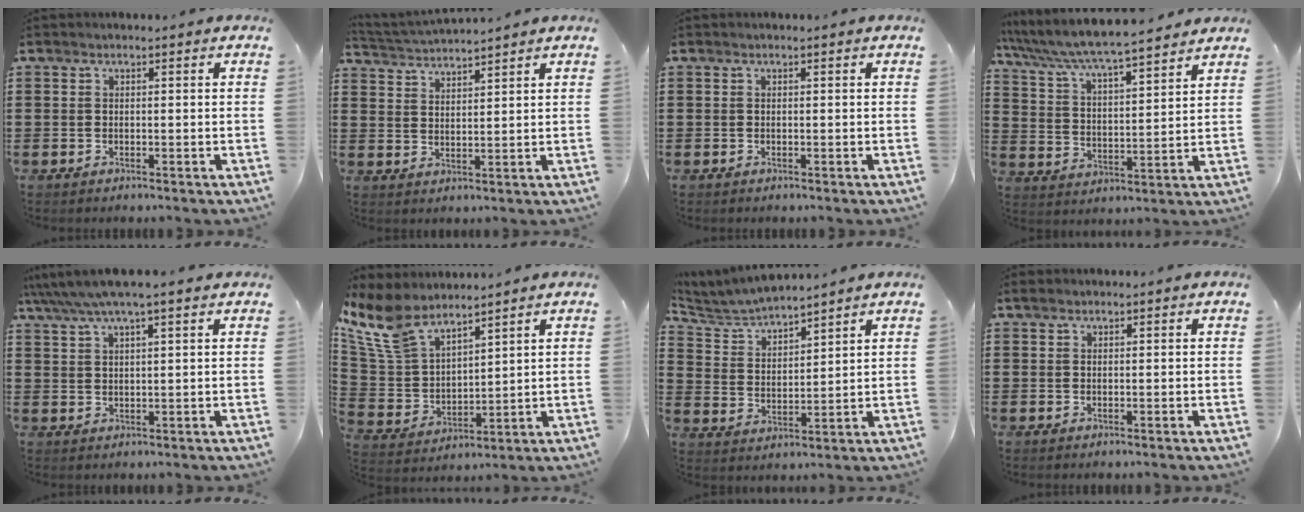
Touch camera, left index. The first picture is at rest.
{"total": 2.8, "force": [2.8, -0.4, 0.0], "torque": [-0.011, -0.015, 0.049]}
{"total": 0.0}
{"total": 5.4, "force": [5.0, -0.1, 2.0], "torque": [-0.063, -0.036, 0.079]}
{"total": 4.7, "force": [3.6, 0.2, 3.0], "torque": [-0.068, -0.007, 0.063]}
{"total": 10.4, "force": [8.4, 3.7, 4.8], "torque": [-0.132, -0.036, 0.157]}
{"total": 5.1, "force": [4.9, 0.6, 1.1], "torque": [-0.048, -0.027, 0.083]}
{"total": 0.9, "force": [0.7, 0.4, 0.4], "torque": [-0.010, 0.003, 0.014]}